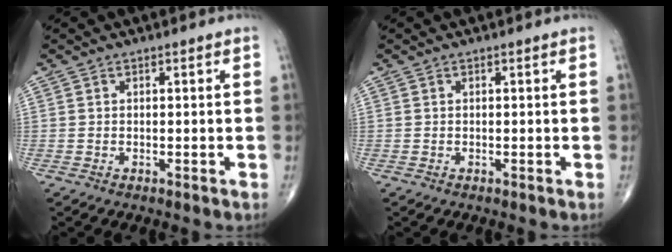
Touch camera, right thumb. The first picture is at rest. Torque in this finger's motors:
{"motor_torque": [-0.12, 0.12, 0.05, 0.10, 0.00]}